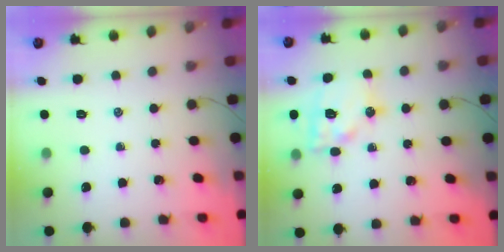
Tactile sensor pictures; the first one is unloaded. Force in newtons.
{"total": 15.0, "press": 14.8, "slide": 2.2}